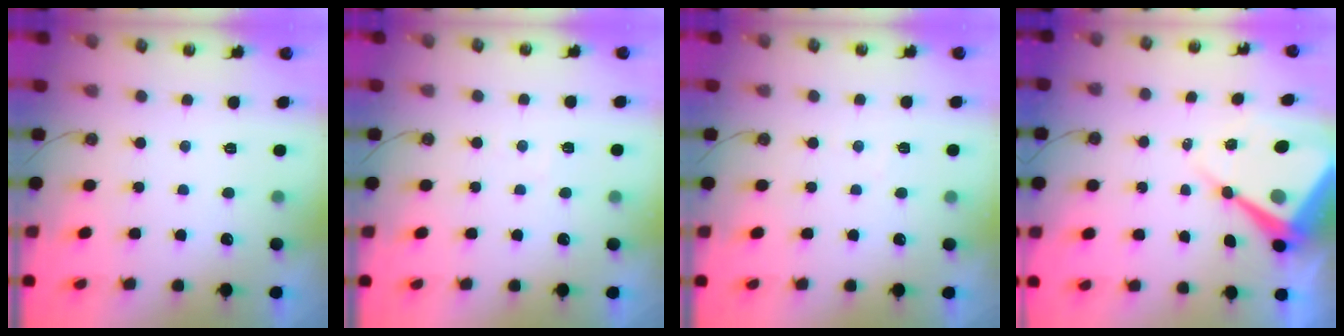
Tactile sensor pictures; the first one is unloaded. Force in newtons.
{"total": 4.0, "press": 3.9, "slide": 0.6}
{"total": 4.0, "press": 3.9, "slide": 0.7}
{"total": 13.4, "press": 13.3, "slide": 1.4}